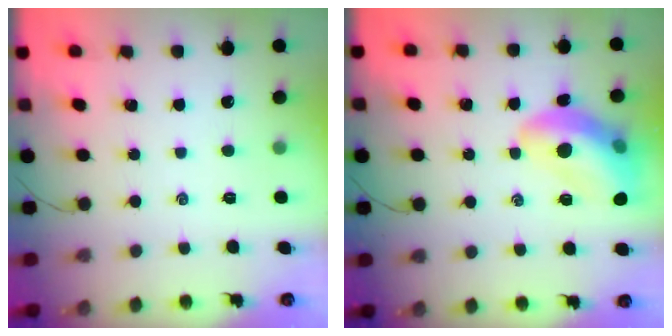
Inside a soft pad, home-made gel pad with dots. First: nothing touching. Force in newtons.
{"total": 15.2, "press": 15.0, "slide": 2.3}